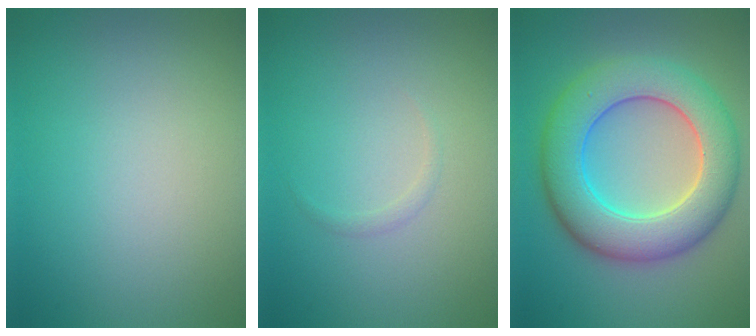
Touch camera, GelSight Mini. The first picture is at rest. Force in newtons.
{"total": 0.5, "press": 0.5, "slide": 0.0}
{"total": 9.2, "press": 9.2, "slide": 0.4}